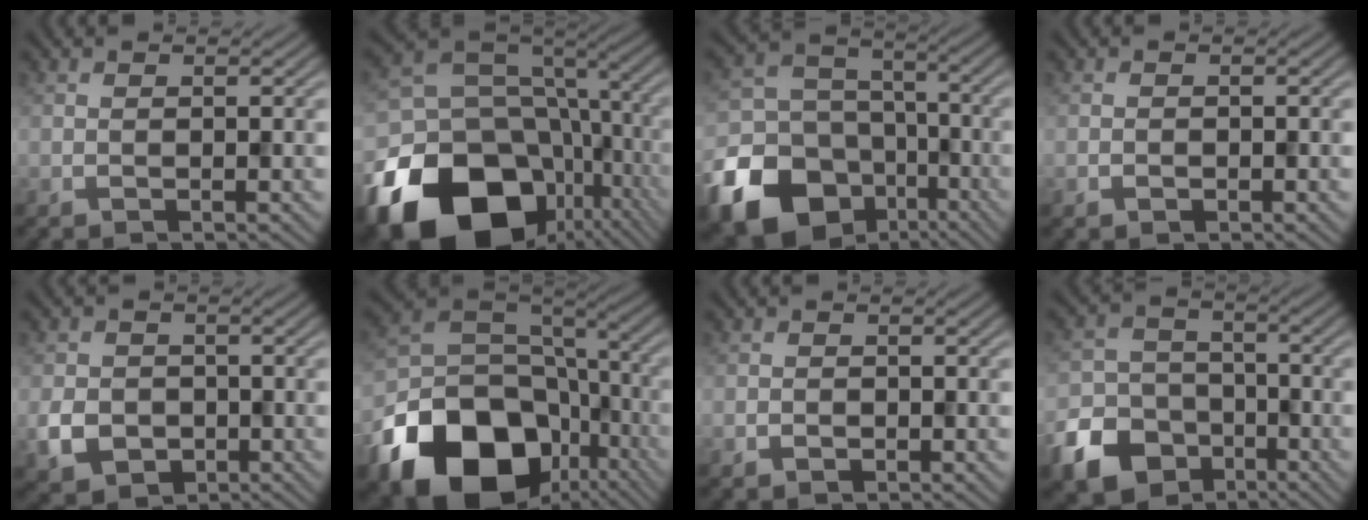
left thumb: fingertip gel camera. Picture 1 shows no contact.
{"total": 23.1, "force": [-10.5, 16.8, 11.8], "torque": [-0.261, -0.054, -0.145]}
{"total": 20.4, "force": [-10.5, 15.6, 7.9], "torque": [-0.212, -0.079, -0.181]}
{"total": 0.7, "force": [-0.4, 0.5, 0.3], "torque": [-0.004, -0.003, -0.007]}
{"total": 4.9, "force": [-1.5, 4.1, 2.2], "torque": [-0.051, -0.010, -0.036]}
{"total": 20.7, "force": [-9.9, 14.6, 10.8], "torque": [-0.259, -0.045, -0.149]}
{"total": 1.0, "force": [-0.6, 0.7, 0.4], "torque": [-0.007, -0.002, -0.012]}
{"total": 11.9, "force": [-6.6, 8.6, 4.8], "torque": [-0.126, -0.042, -0.131]}